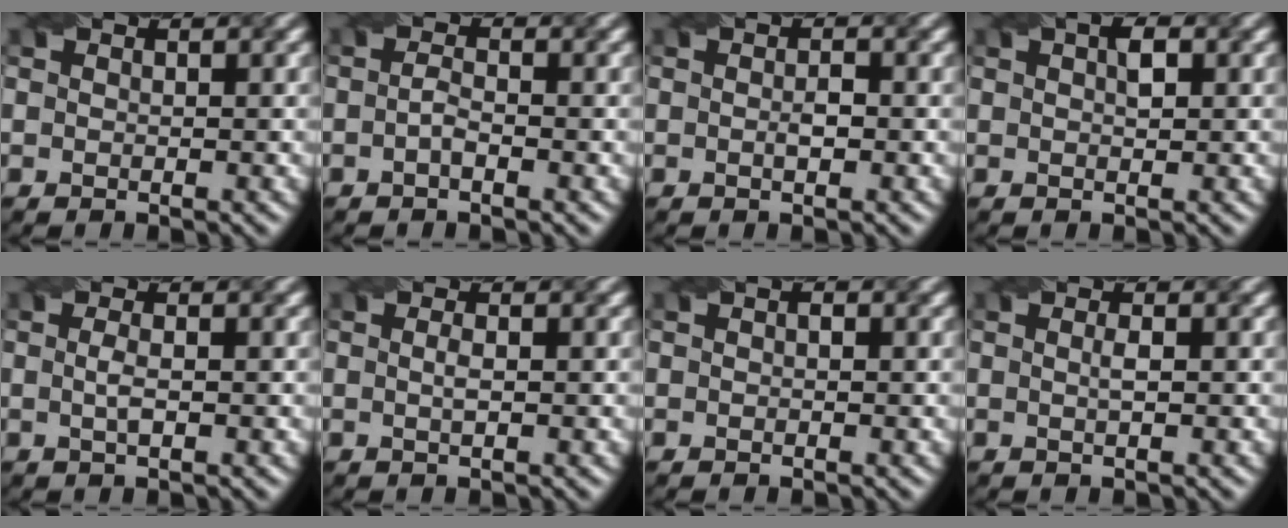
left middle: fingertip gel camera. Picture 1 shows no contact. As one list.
[{"total": 1.2, "force": [-0.6, 0.3, 1.0], "torque": [-0.023, 0.001, -0.012]}, {"total": 1.1, "force": [-0.3, 0.3, 1.0], "torque": [-0.023, -0.001, -0.004]}, {"total": 1.5, "force": [0.5, 0.6, 1.3], "torque": [-0.023, 0.003, 0.009]}, {"total": 1.3, "force": [-0.1, 0.3, 1.3], "torque": [-0.029, 0.002, -0.002]}, {"total": 0.9, "force": [-0.1, 0.2, 0.9], "torque": [-0.020, 0.003, -0.001]}, {"total": 0.5, "force": [0.0, 0.3, 0.4], "torque": [-0.007, 0.001, 0.000]}, {"total": 1.0, "force": [0.0, 0.2, 1.0], "torque": [-0.018, 0.003, 0.000]}]